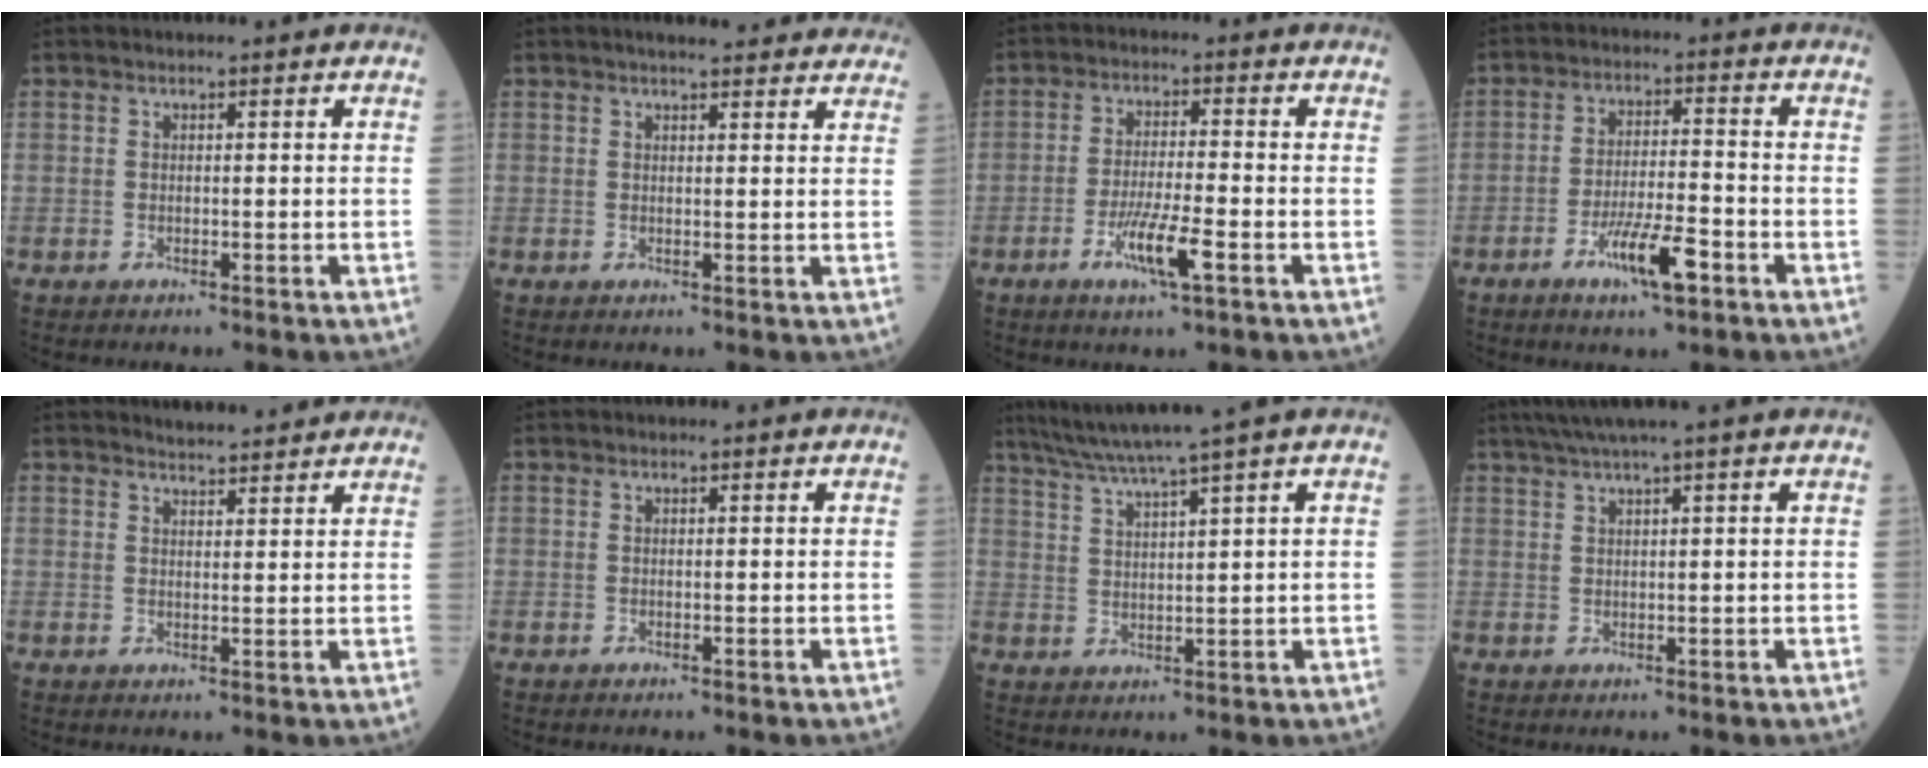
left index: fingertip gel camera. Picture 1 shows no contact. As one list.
[{"total": 12.0, "force": [10.8, 2.2, 4.6], "torque": [-0.041, 0.017, 0.114]}, {"total": 6.2, "force": [-2.9, 0.2, 5.5], "torque": [-0.110, -0.011, -0.053]}, {"total": 7.4, "force": [-4.1, 1.1, 6.1], "torque": [-0.116, -0.007, -0.068]}, {"total": 5.6, "force": [5.3, 0.7, 1.5], "torque": [-0.027, 0.013, 0.066]}, {"total": 0.0}, {"total": 7.6, "force": [5.9, -2.2, 4.2], "torque": [-0.074, 0.011, 0.107]}, {"total": 4.3, "force": [3.2, -1.4, 2.5], "torque": [-0.045, 0.013, 0.061]}]